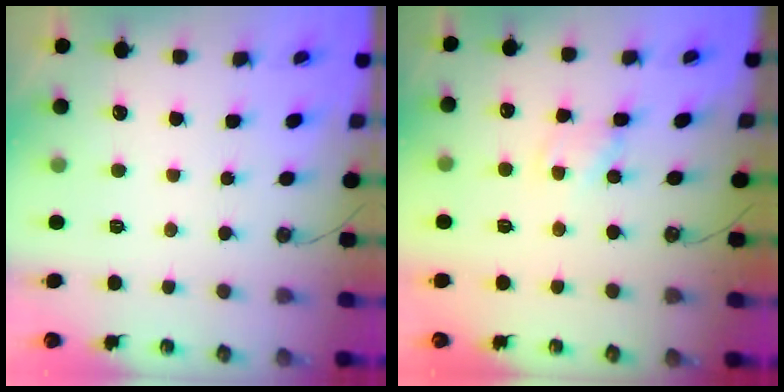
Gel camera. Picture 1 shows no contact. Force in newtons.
{"total": 1.8, "press": 1.8, "slide": 0.2}